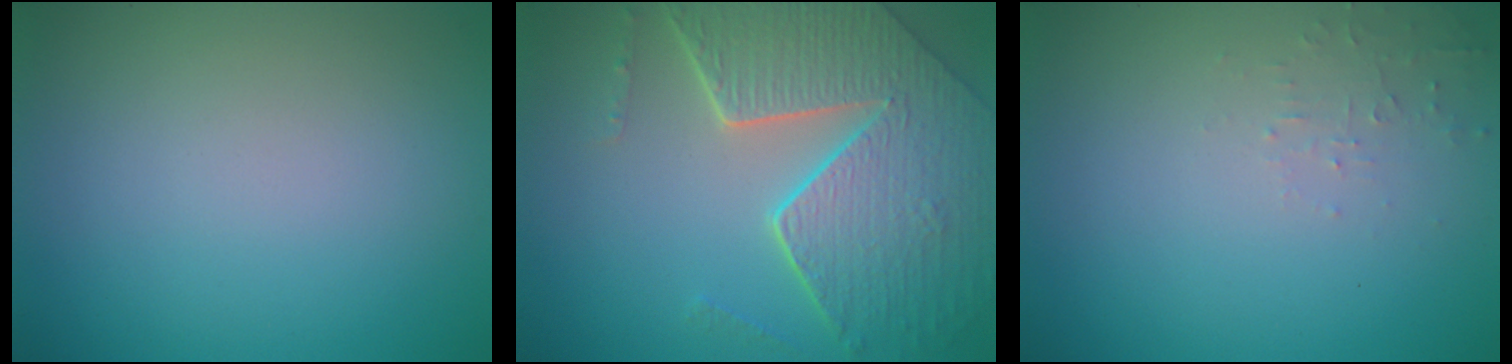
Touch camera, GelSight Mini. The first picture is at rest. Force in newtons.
{"total": 8.4, "press": 6.0, "slide": 5.9}
{"total": 1.2, "press": 1.2, "slide": 0.3}